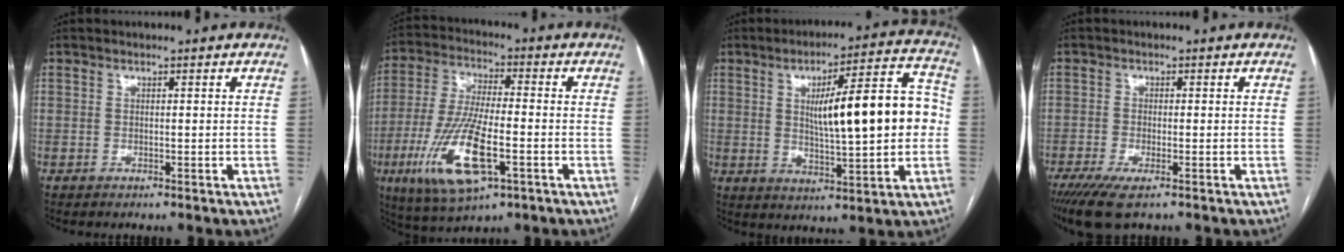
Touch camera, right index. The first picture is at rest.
{"total": 14.8, "force": [-5.2, 3.5, 13.4], "torque": [-0.283, -0.022, -0.086]}
{"total": 16.0, "force": [1.3, 3.2, 15.6], "torque": [-0.227, 0.032, 0.023]}
{"total": 5.7, "force": [-3.7, 1.0, 4.2], "torque": [-0.075, -0.016, -0.059]}